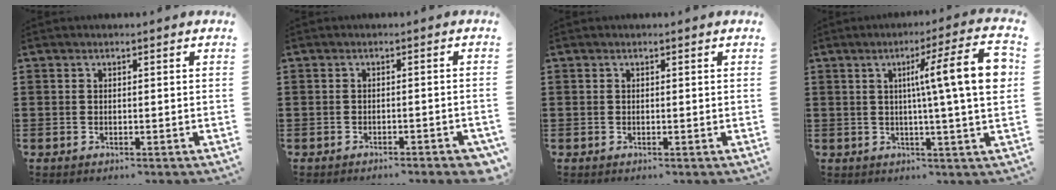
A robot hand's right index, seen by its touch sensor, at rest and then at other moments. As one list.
[{"total": 1.6, "force": [-1.3, 0.0, 0.8], "torque": [-0.014, 0.001, -0.025]}, {"total": 0.0}, {"total": 12.0, "force": [1.9, 0.3, 11.8], "torque": [-0.192, -0.008, 0.022]}]